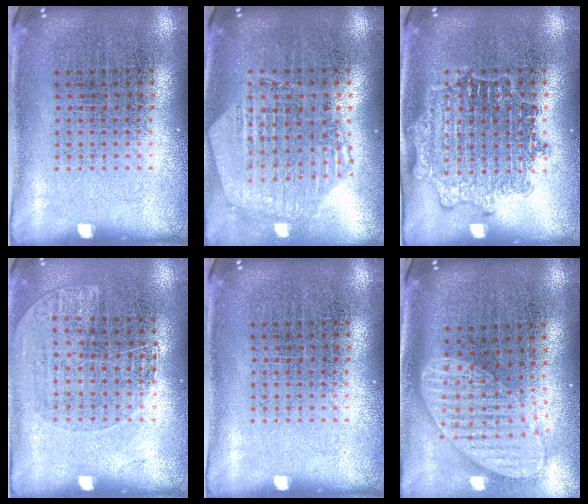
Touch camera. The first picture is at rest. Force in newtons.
{"total": 1.1, "press": 1.1, "slide": 0.2}
{"total": 1.5, "press": 1.5, "slide": 0.2}
{"total": 1.0, "press": 0.9, "slide": 0.5}
{"total": 0.0}
{"total": 1.9, "press": 1.5, "slide": 1.2}